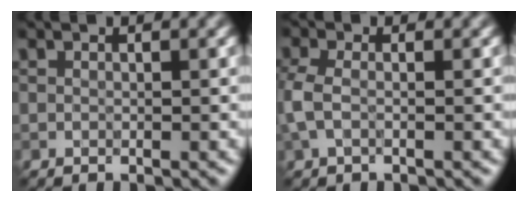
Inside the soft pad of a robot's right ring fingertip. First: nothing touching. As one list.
[{"total": 2.5, "force": [-0.4, 1.3, 2.2], "torque": [-0.060, 0.002, -0.015]}]